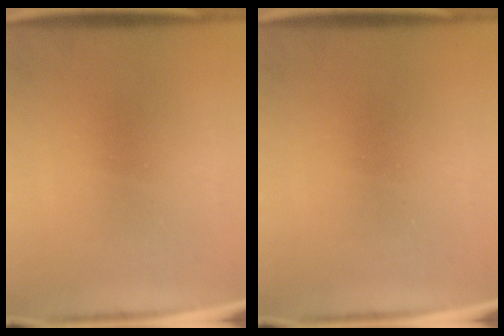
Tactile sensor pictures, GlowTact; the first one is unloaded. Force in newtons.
{"total": 0.0}